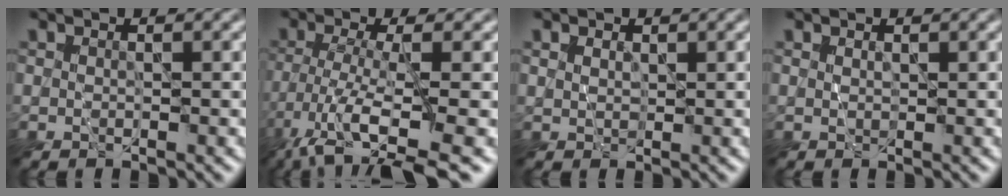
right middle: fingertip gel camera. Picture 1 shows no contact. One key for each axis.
{"total": 9.1, "fx": -5.7, "fy": 2.2, "fz": 6.8, "tx": -0.123, "ty": -0.009, "tz": -0.101}
{"total": 0.9, "fx": 0.6, "fy": 0.6, "fz": 0.4, "tx": -0.008, "ty": -0.001, "tz": 0.013}
{"total": 0.0}